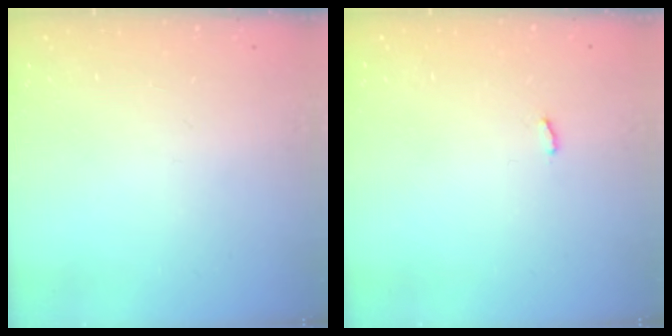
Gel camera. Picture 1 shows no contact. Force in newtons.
{"total": 2.2, "press": 2.2, "slide": 0.2}